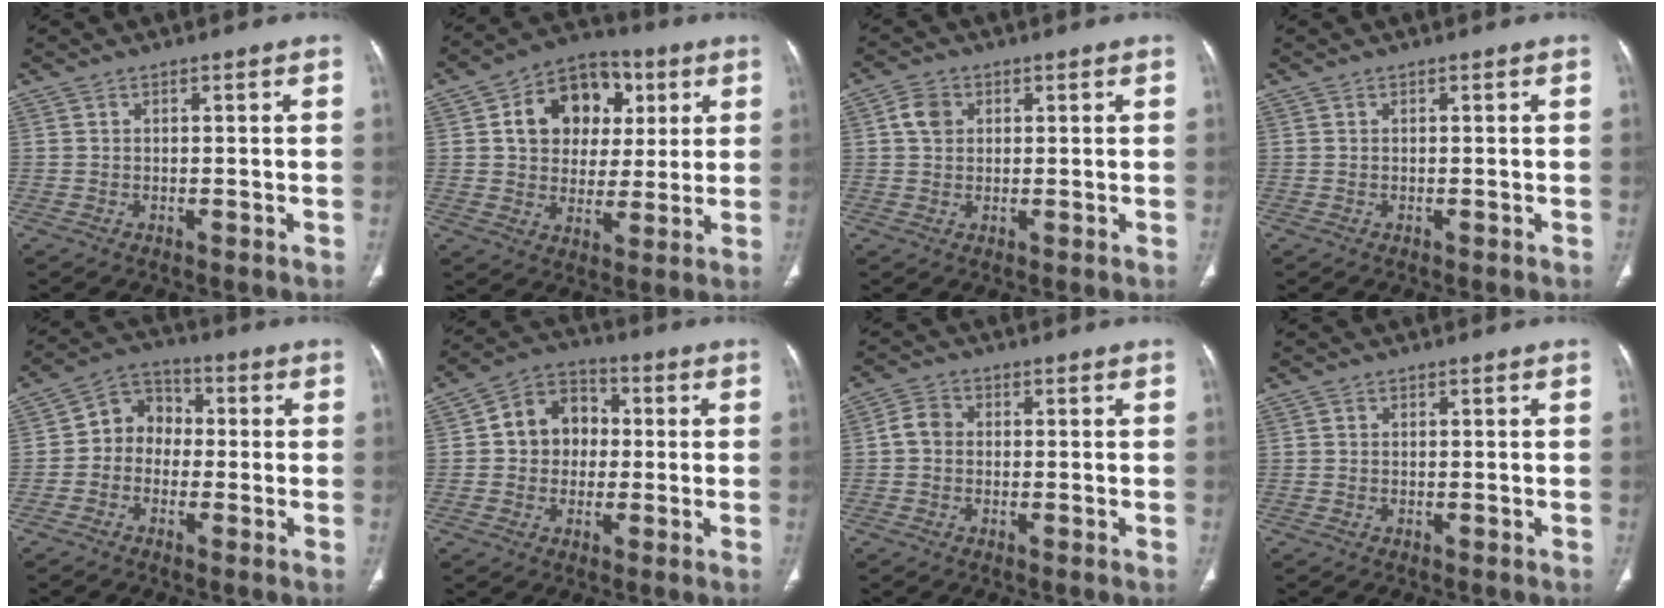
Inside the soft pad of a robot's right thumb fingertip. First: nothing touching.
{"total": 15.3, "force": [4.4, 11.8, 8.7], "torque": [-0.094, 0.004, 0.068]}
{"total": 3.9, "force": [1.0, 3.2, 2.0], "torque": [-0.029, 0.002, 0.017]}
{"total": 0.0}
{"total": 7.4, "force": [-0.8, 6.4, 3.6], "torque": [-0.026, 0.032, -0.034]}
{"total": 9.7, "force": [0.5, 8.2, 5.3], "torque": [-0.049, 0.024, -0.004]}
{"total": 3.4, "force": [-0.2, 2.8, 1.8], "torque": [-0.027, 0.011, -0.011]}
{"total": 0.0}